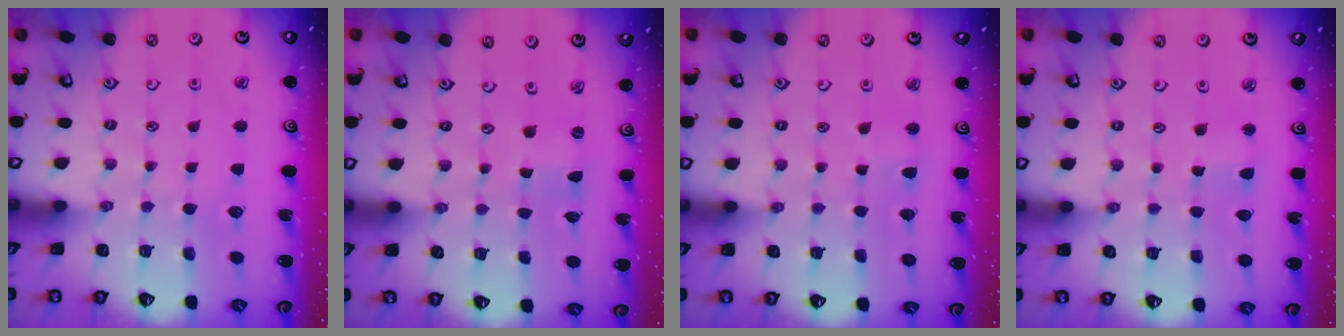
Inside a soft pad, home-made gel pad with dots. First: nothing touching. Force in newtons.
{"total": 0.0}
{"total": 2.0, "press": 2.0, "slide": 0.4}
{"total": 2.8, "press": 2.8, "slide": 0.4}